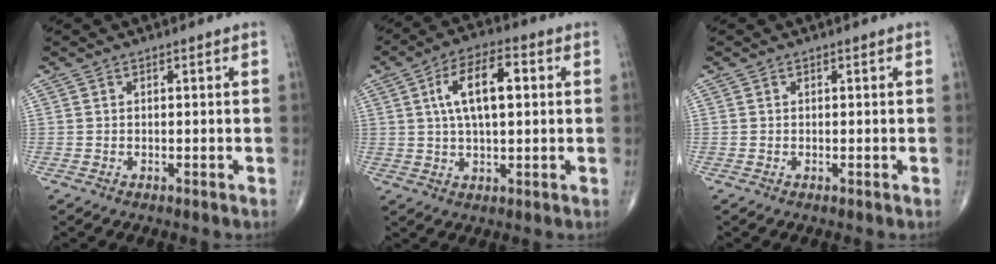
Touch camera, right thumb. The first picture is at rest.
{"total": 10.9, "force": [2.2, 4.9, 9.6], "torque": [-0.163, 0.015, 0.033]}
{"total": 0.0}